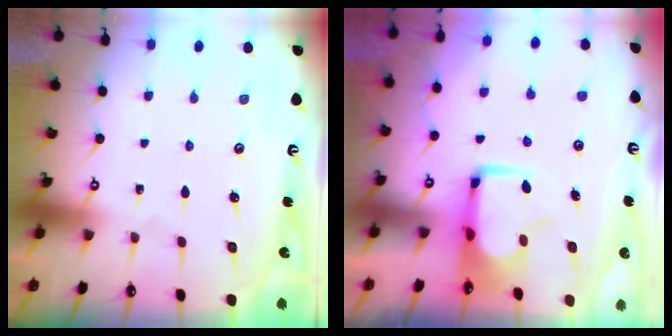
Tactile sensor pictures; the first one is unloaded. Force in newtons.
{"total": 0.6, "press": 0.1, "slide": 0.6}